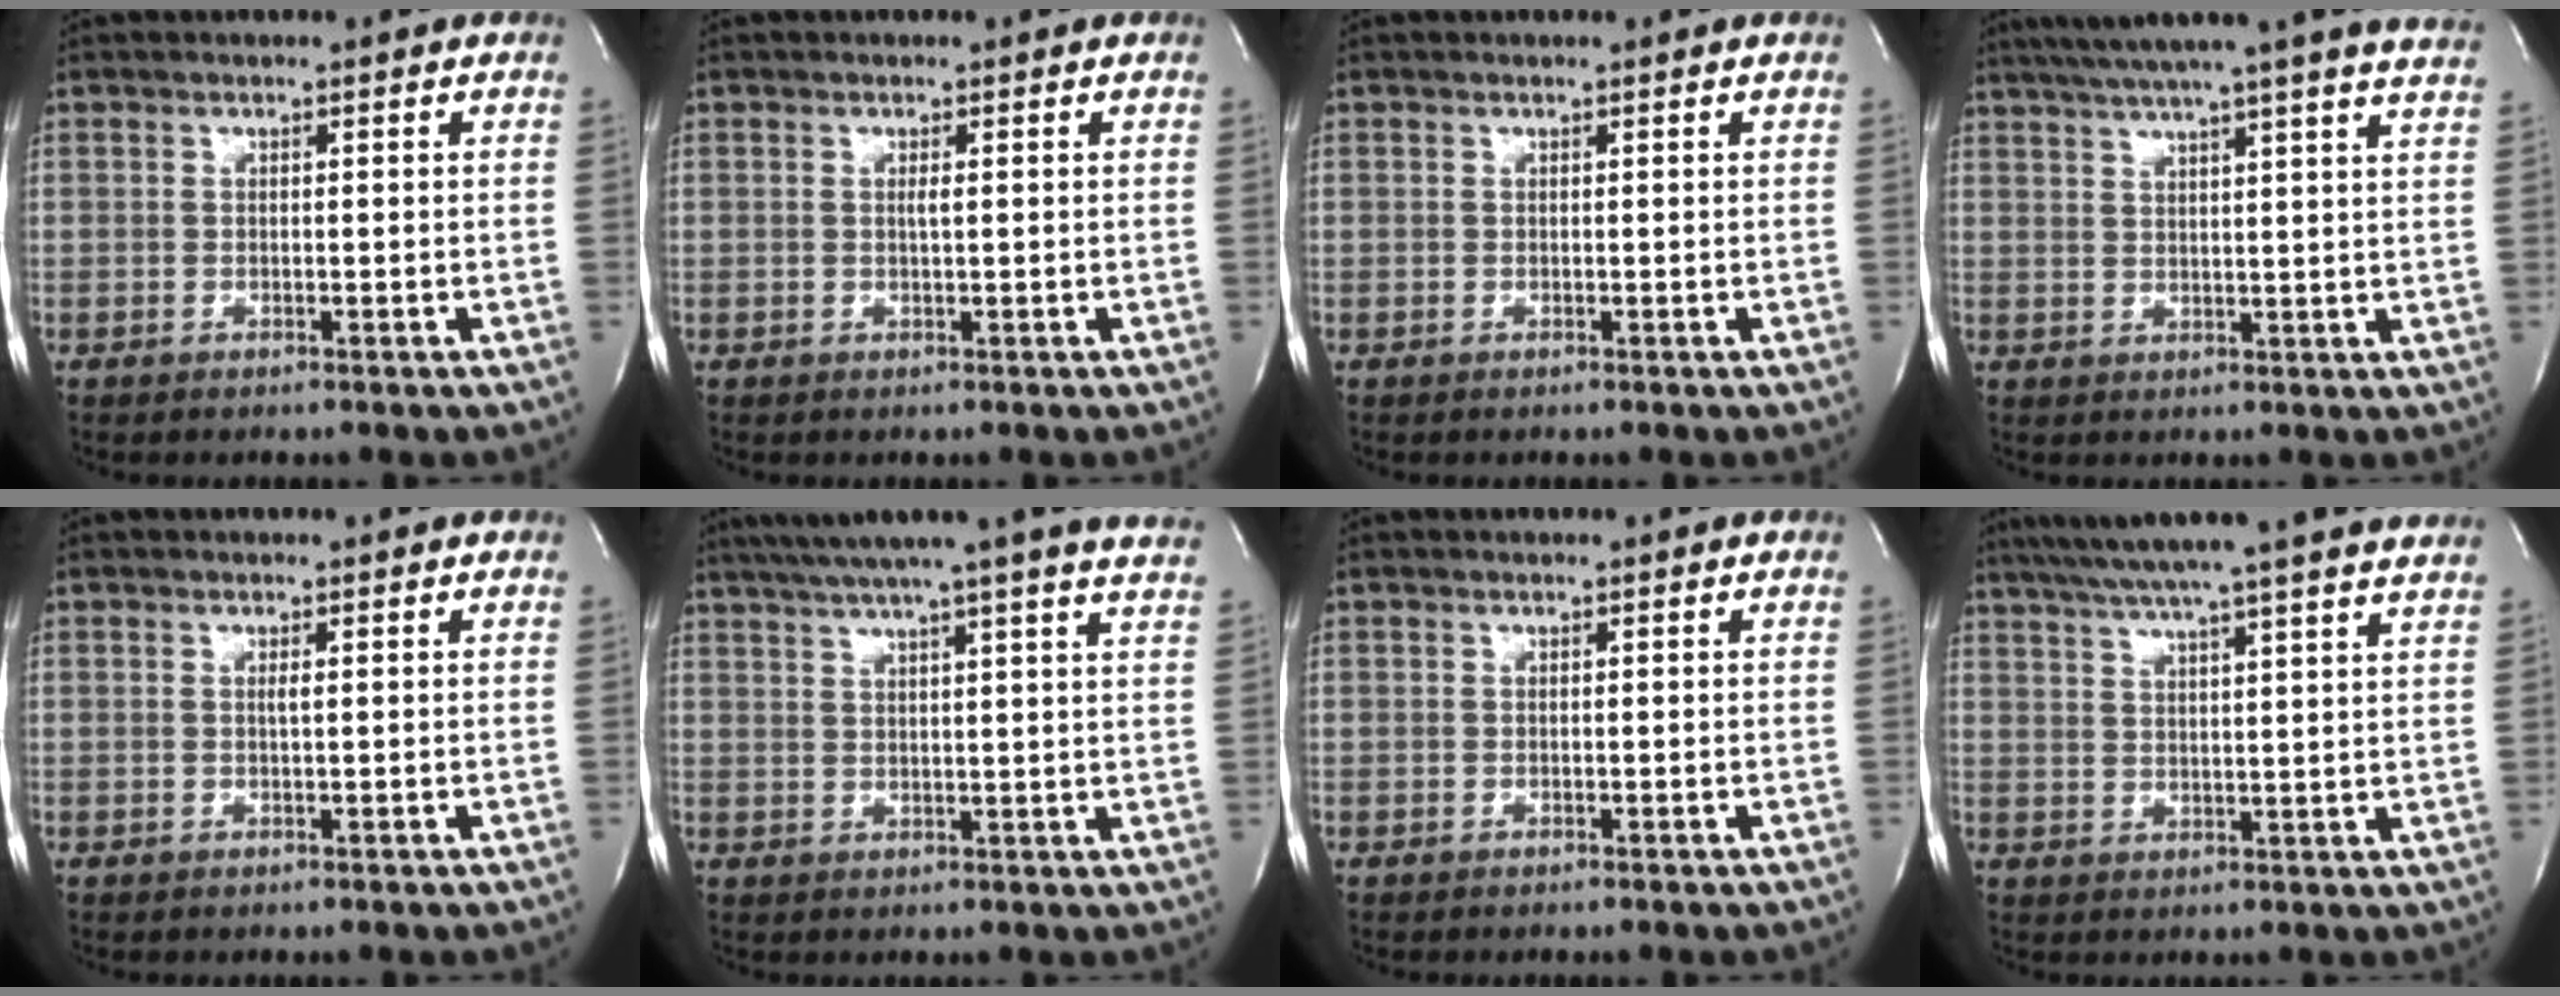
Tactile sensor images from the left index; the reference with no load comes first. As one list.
[{"total": 0.8, "force": [0.1, 0.0, 0.8], "torque": [-0.018, 0.000, 0.002]}, {"total": 0.0}, {"total": 21.3, "force": [18.6, -1.0, 10.4], "torque": [-0.174, -0.009, 0.234]}, {"total": 0.7, "force": [0.2, 0.0, 0.7], "torque": [-0.016, 0.000, 0.002]}, {"total": 20.2, "force": [17.5, -1.1, 9.9], "torque": [-0.167, -0.009, 0.220]}, {"total": 0.0}, {"total": 21.9, "force": [19.2, -0.3, 10.6], "torque": [-0.183, 0.007, 0.252]}]